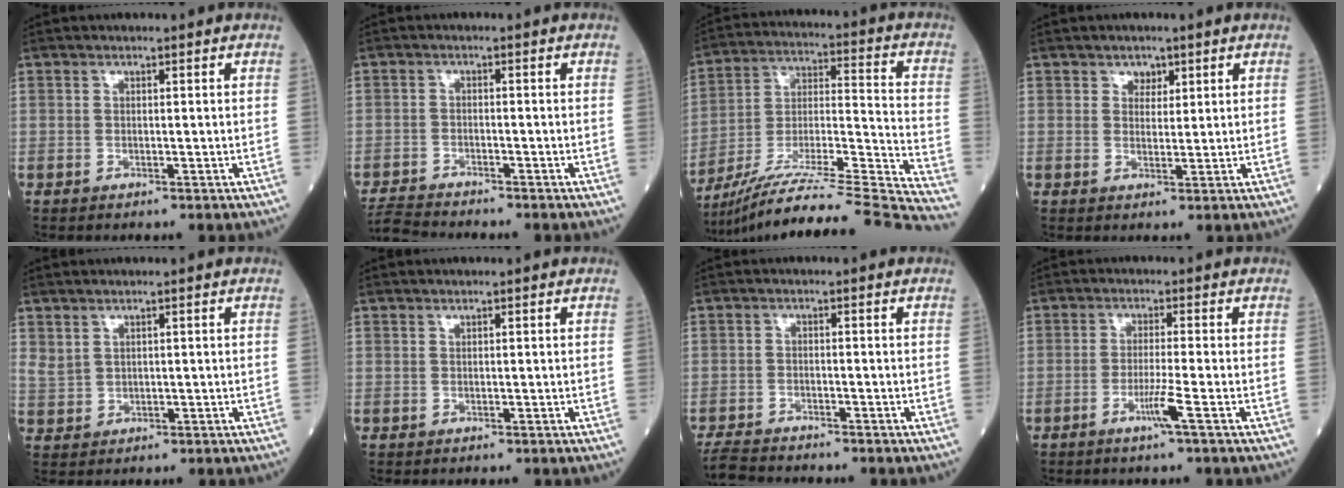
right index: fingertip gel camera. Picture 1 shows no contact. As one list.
[{"total": 5.0, "force": [-5.0, -0.5, 0.7], "torque": [-0.013, -0.019, -0.089]}, {"total": 29.4, "force": [-26.8, -2.3, 11.9], "torque": [-0.147, -0.036, -0.413]}, {"total": 2.1, "force": [1.3, 1.5, 0.7], "torque": [-0.005, 0.000, 0.019]}, {"total": 2.3, "force": [1.7, 1.3, 0.9], "torque": [-0.019, -0.001, 0.042]}, {"total": 0.0}, {"total": 4.7, "force": [-4.5, 0.4, 1.1], "torque": [-0.020, -0.017, -0.079]}, {"total": 3.4, "force": [-1.6, -0.9, 2.9], "torque": [-0.060, -0.008, -0.035]}]